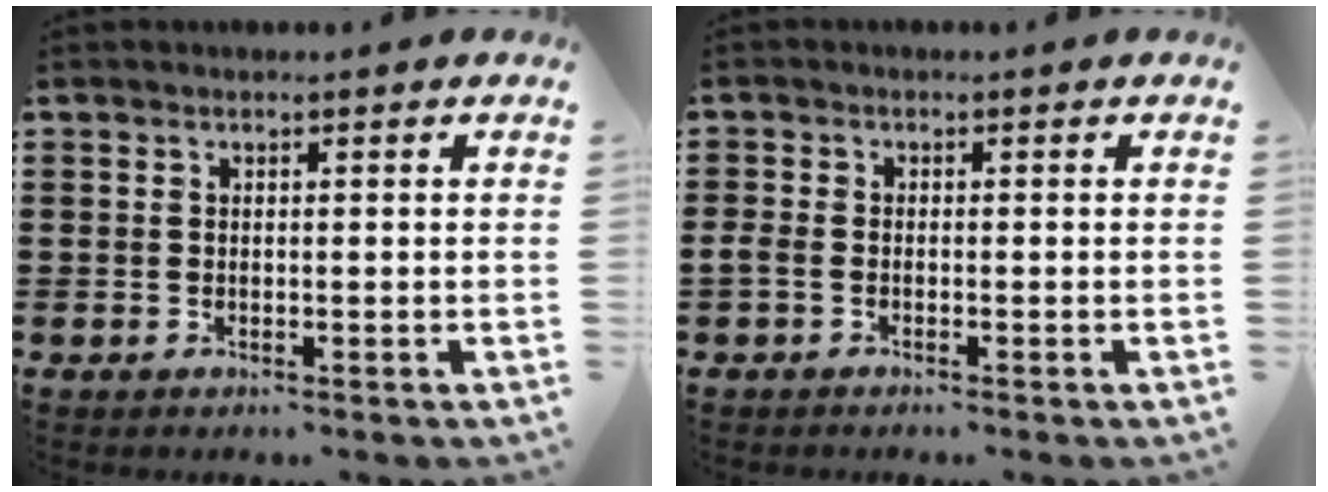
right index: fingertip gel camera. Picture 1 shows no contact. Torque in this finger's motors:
{"motor_torque": [1.24, 0.91, 0.13, 0.01]}